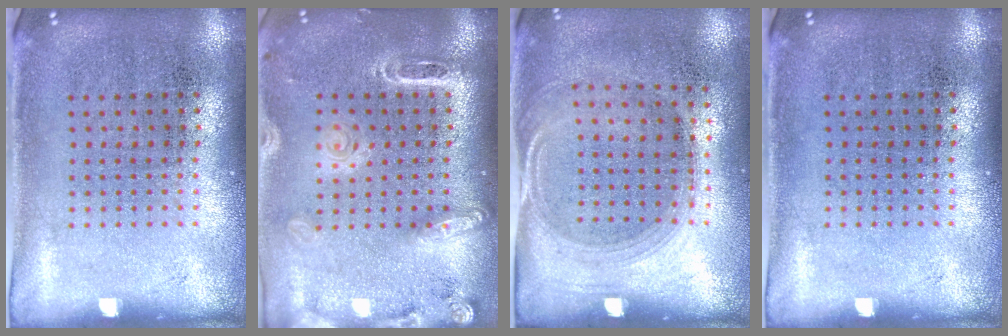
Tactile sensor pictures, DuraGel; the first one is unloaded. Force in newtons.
{"total": 2.1, "press": 1.9, "slide": 0.9}
{"total": 1.5, "press": 1.3, "slide": 0.7}
{"total": 0.0}